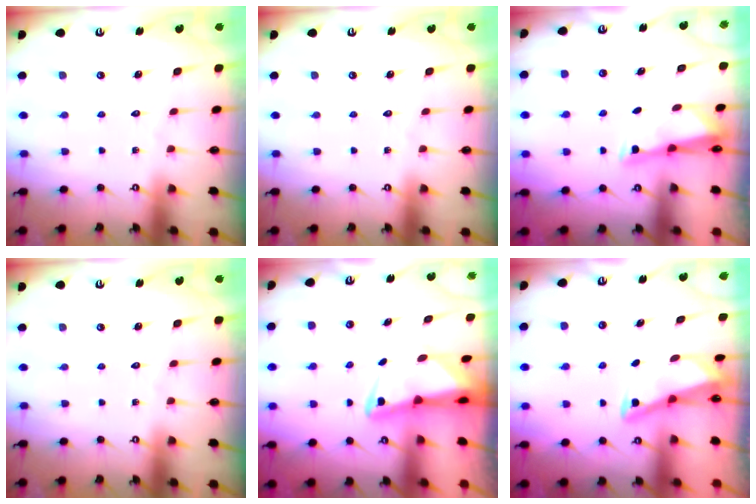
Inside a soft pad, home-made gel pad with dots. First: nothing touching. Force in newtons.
{"total": 0.0}
{"total": 2.9, "press": 2.8, "slide": 0.5}
{"total": 0.0}
{"total": 2.9, "press": 2.9, "slide": 0.6}
{"total": 2.9, "press": 2.9, "slide": 0.4}